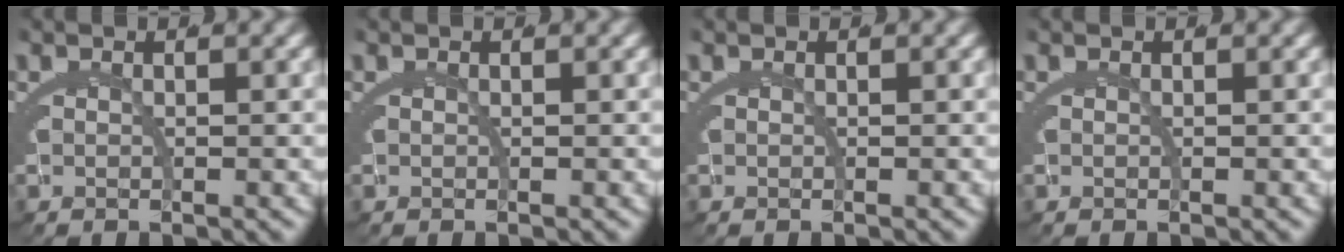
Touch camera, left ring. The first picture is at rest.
{"total": 0.0}
{"total": 0.0}
{"total": 0.0}